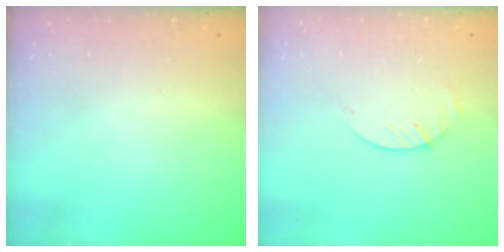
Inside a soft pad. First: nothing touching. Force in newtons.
{"total": 1.8, "press": 1.8, "slide": 0.2}